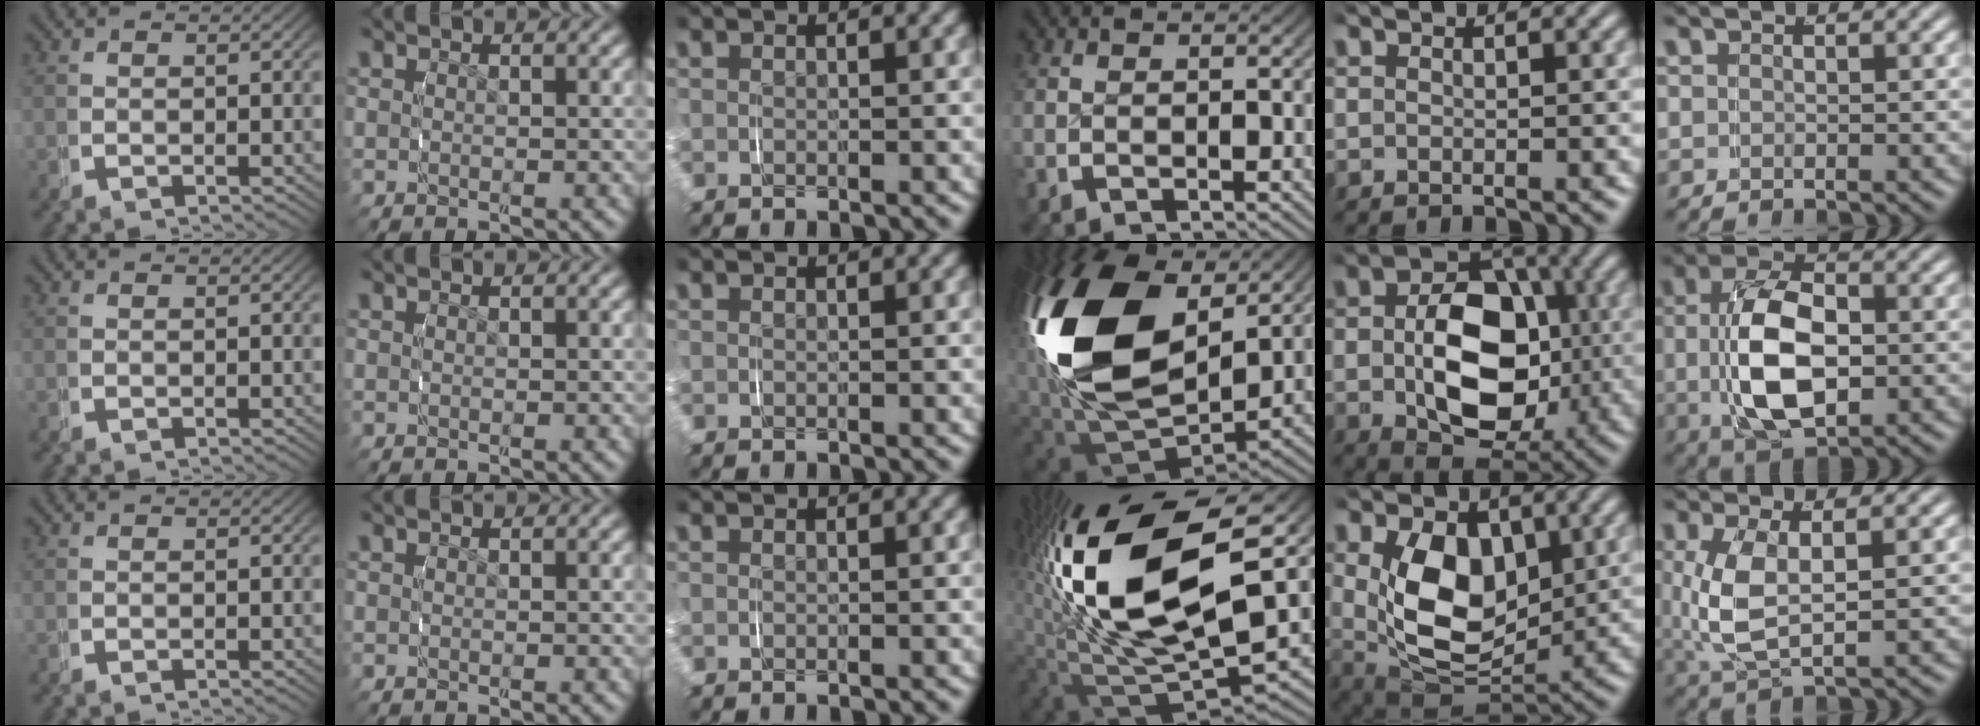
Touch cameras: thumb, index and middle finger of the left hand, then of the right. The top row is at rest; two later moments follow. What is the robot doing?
{"motion": "grasp_and_lifting", "object": "knife"}